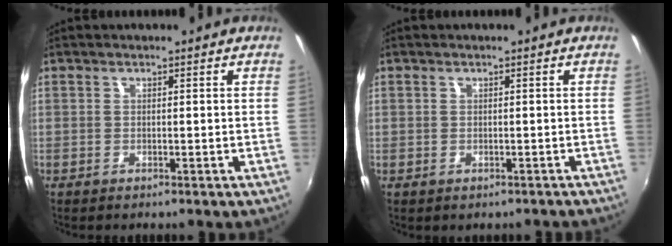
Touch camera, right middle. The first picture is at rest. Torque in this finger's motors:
{"motor_torque": [0.32, -0.79, -0.64, -0.21]}